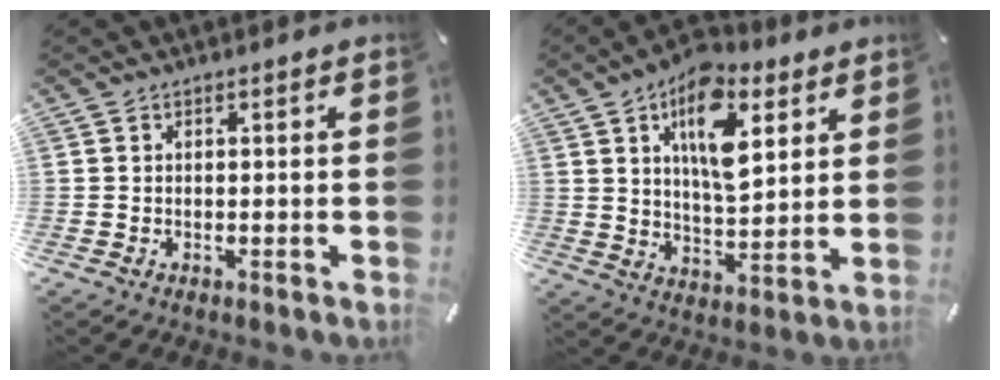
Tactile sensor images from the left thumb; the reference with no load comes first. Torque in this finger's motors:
{"motor_torque": [0.53, 0.53, 1.50, -1.27, 0.08]}